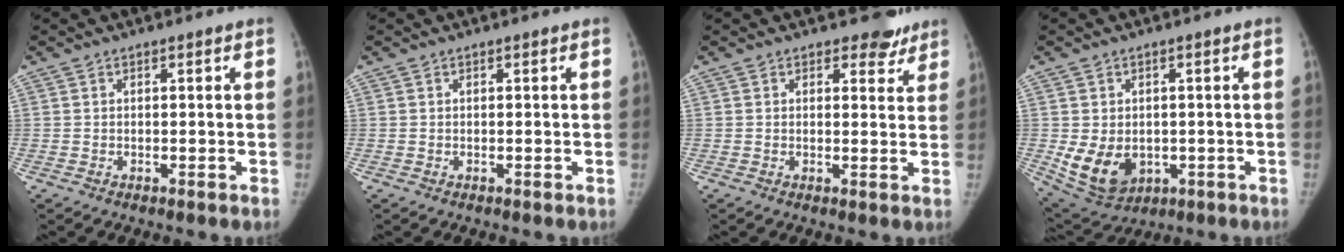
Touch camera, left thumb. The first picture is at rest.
{"total": 0.0}
{"total": 3.8, "force": [3.1, 2.1, 0.6], "torque": [0.019, -0.022, 0.032]}
{"total": 9.8, "force": [-1.6, 7.4, 6.2], "torque": [-0.095, -0.009, -0.003]}